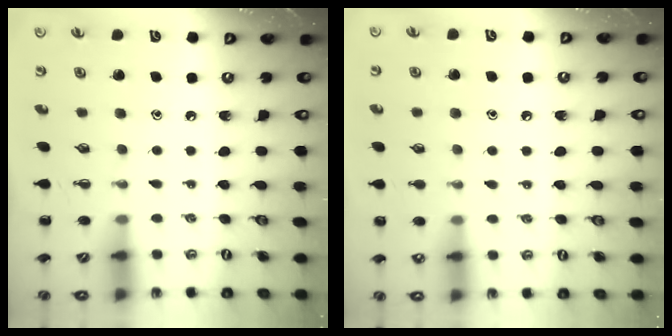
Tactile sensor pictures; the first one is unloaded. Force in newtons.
{"total": 4.8, "press": 4.7, "slide": 1.2}